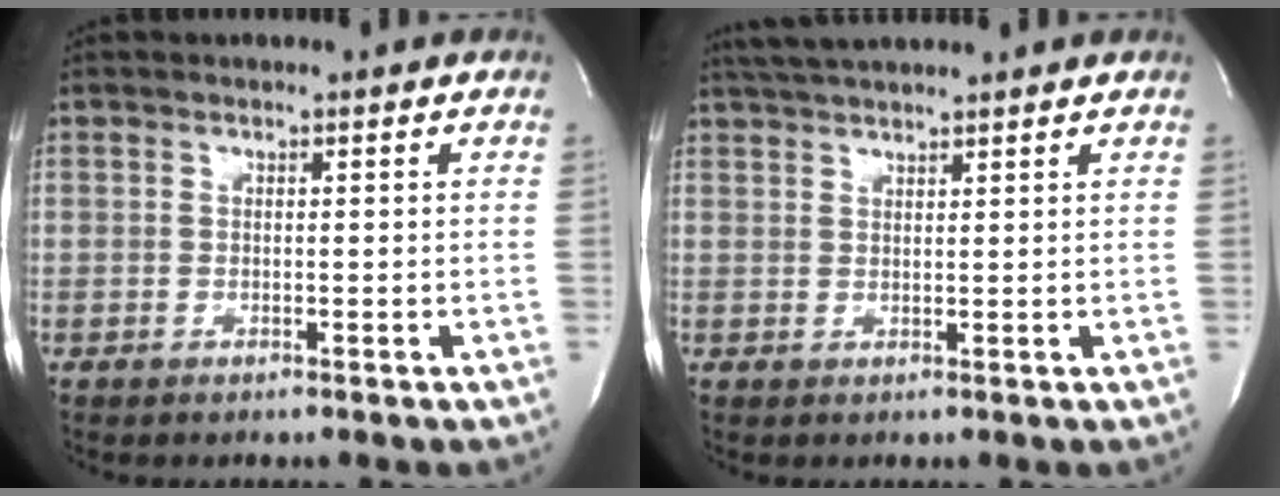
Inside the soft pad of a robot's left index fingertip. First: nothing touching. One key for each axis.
{"total": 6.0, "fx": 5.4, "fy": -0.3, "fz": 2.6, "tx": -0.048, "ty": 0.032, "tz": 0.092}